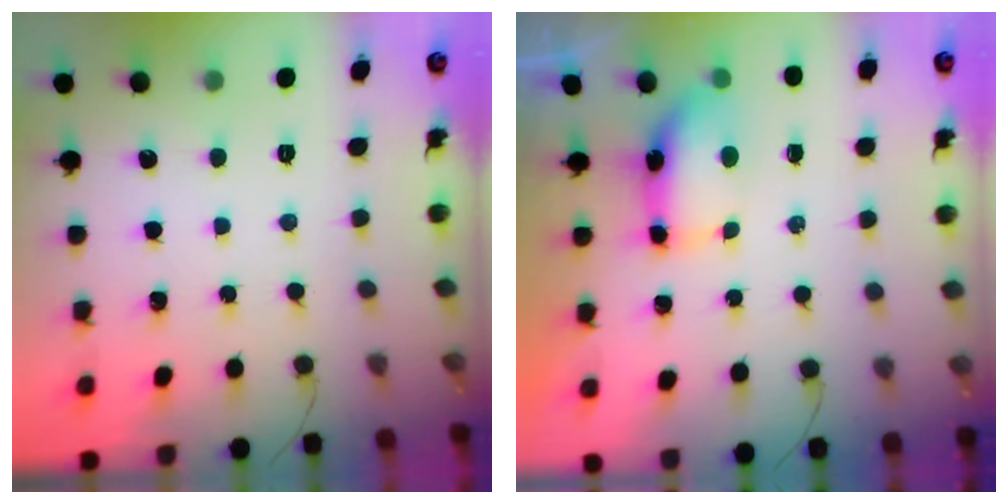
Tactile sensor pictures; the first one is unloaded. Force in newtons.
{"total": 7.9, "press": 7.4, "slide": 2.8}